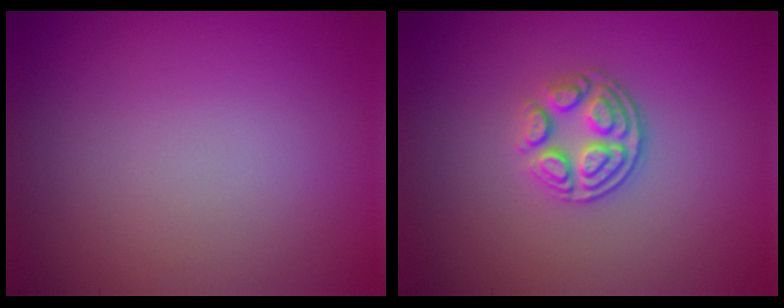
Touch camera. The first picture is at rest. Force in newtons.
{"total": 3.2, "press": 2.6, "slide": 2.0}